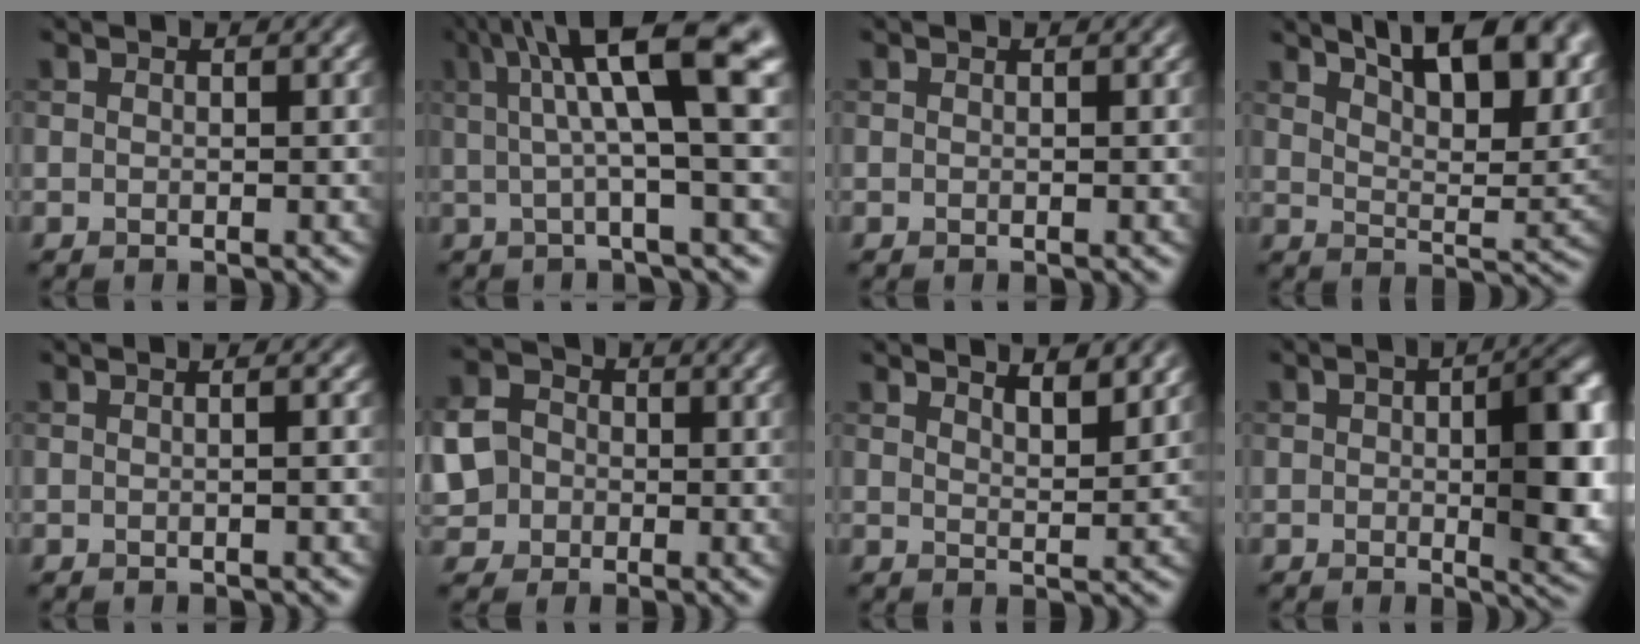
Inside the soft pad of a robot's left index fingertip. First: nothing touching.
{"total": 10.1, "force": [3.0, 1.9, 9.4], "torque": [-0.131, 0.026, 0.039]}
{"total": 0.0}
{"total": 12.9, "force": [8.4, 4.8, 8.5], "torque": [-0.090, 0.025, 0.103]}
{"total": 1.8, "force": [0.0, 0.8, 1.7], "torque": [-0.009, 0.004, -0.005]}
{"total": 6.9, "force": [-1.4, 6.2, 2.7], "torque": [-0.064, -0.005, -0.050]}
{"total": 3.5, "force": [2.8, 1.0, 1.9], "torque": [-0.013, 0.005, 0.035]}
{"total": 8.4, "force": [0.2, 3.6, 7.7], "torque": [-0.103, -0.002, 0.004]}